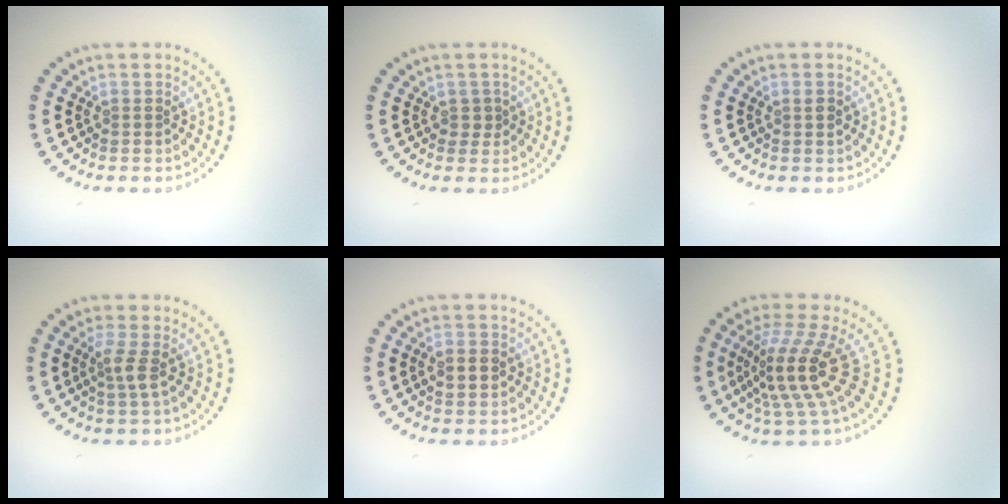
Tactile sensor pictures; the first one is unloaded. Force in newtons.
{"total": 1.0, "press": 0.9, "slide": 0.4}
{"total": 0.7, "press": 0.7, "slide": 0.2}
{"total": 1.7, "press": 1.4, "slide": 1.0}
{"total": 1.9, "press": 1.8, "slide": 0.2}
{"total": 5.0, "press": 3.6, "slide": 3.5}